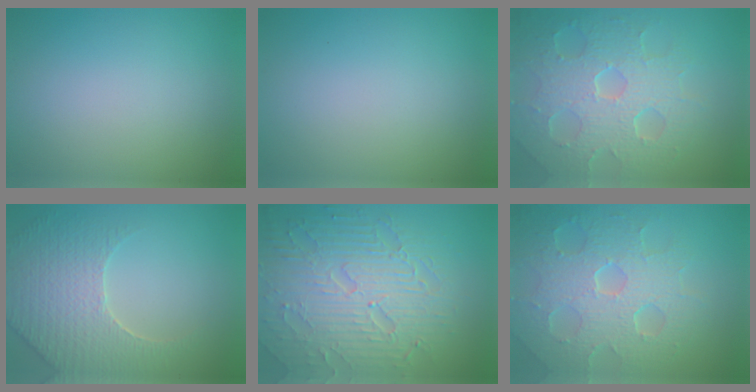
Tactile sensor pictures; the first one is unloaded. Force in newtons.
{"total": 0.0}
{"total": 8.3, "press": 5.7, "slide": 6.0}
{"total": 5.1, "press": 4.7, "slide": 2.1}
{"total": 8.8, "press": 6.2, "slide": 6.1}
{"total": 8.3, "press": 5.7, "slide": 6.0}